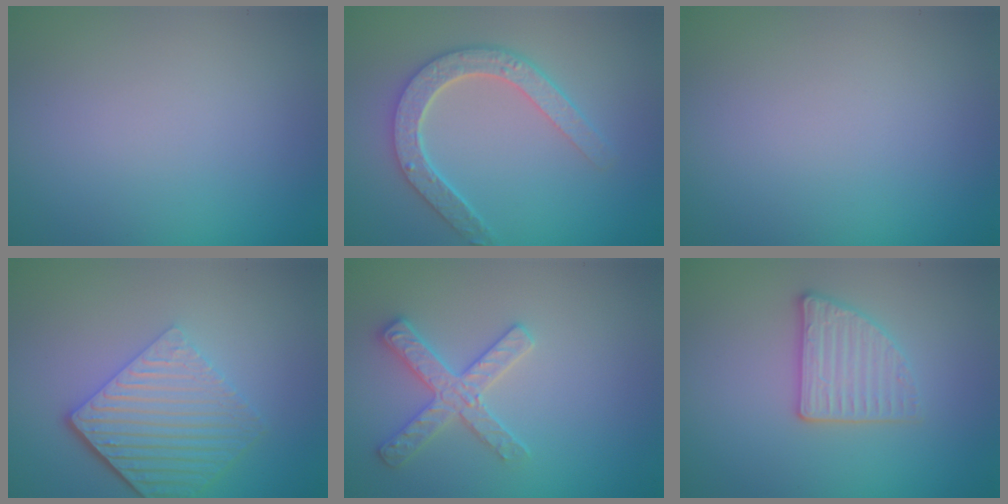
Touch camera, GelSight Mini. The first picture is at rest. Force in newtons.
{"total": 4.7, "press": 3.8, "slide": 2.8}
{"total": 0.0}
{"total": 5.8, "press": 4.2, "slide": 4.1}
{"total": 2.9, "press": 2.9, "slide": 0.1}
{"total": 2.8, "press": 2.7, "slide": 0.9}